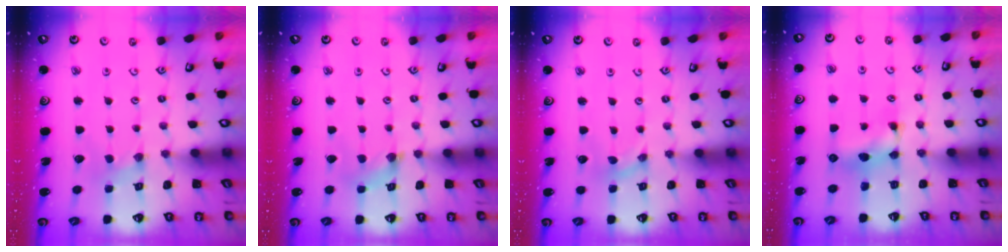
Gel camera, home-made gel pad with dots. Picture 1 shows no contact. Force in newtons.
{"total": 1.7, "press": 1.7, "slide": 0.3}
{"total": 0.0}
{"total": 8.9, "press": 8.9, "slide": 0.2}